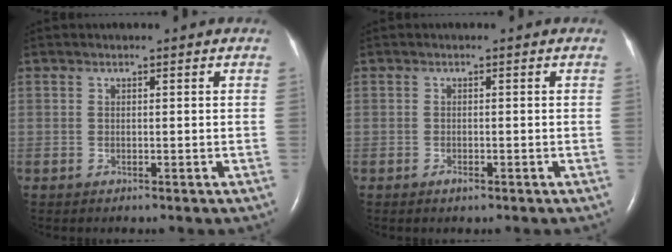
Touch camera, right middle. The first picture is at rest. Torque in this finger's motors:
{"motor_torque": [0.28, -0.18, -0.04, 0.00]}